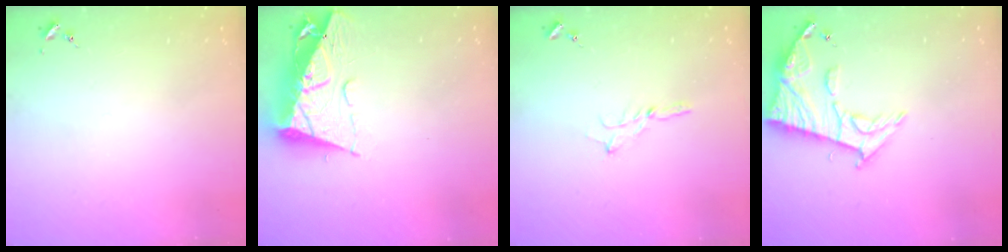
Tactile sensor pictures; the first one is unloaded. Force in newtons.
{"total": 12.5, "press": 12.4, "slide": 1.3}
{"total": 2.3, "press": 2.3, "slide": 0.2}
{"total": 13.0, "press": 12.9, "slide": 1.4}